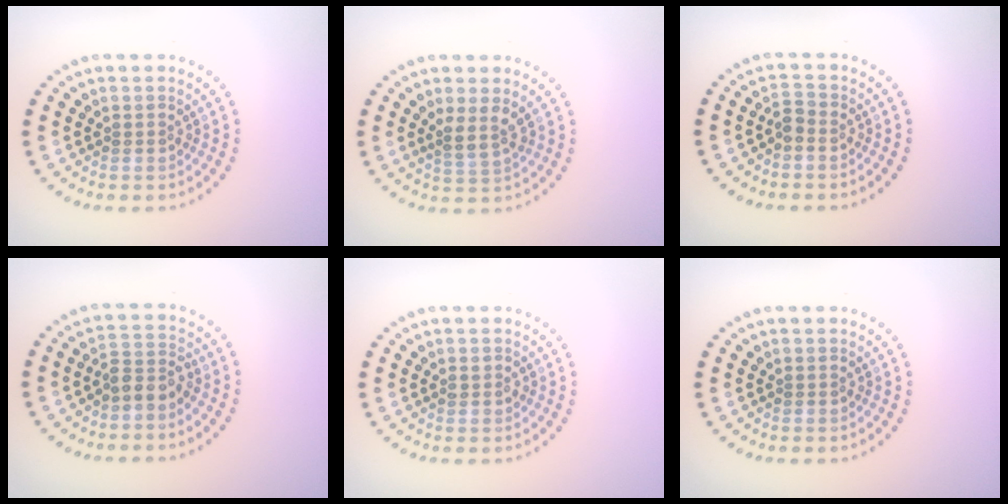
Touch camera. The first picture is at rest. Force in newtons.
{"total": 2.3, "press": 1.8, "slide": 1.5}
{"total": 1.1, "press": 1.0, "slide": 0.5}
{"total": 2.3, "press": 1.9, "slide": 1.3}
{"total": 0.7, "press": 0.7, "slide": 0.3}
{"total": 0.0}